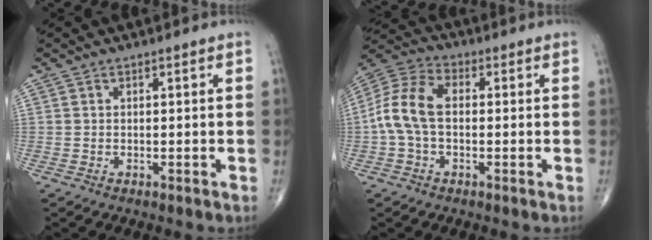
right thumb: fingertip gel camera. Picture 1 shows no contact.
{"total": 10.5, "force": [-0.3, 6.5, 8.3], "torque": [-0.175, 0.033, -0.015]}